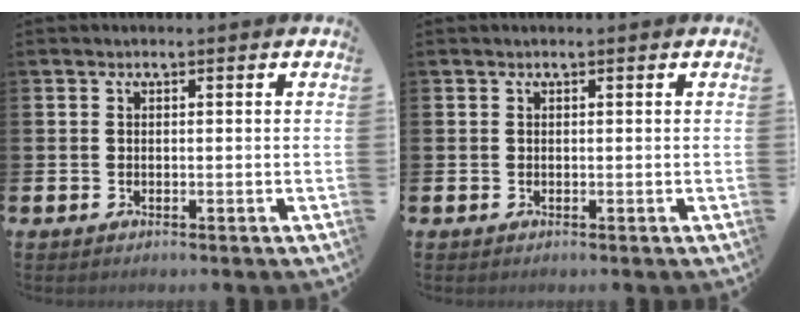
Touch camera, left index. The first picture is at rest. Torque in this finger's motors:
{"motor_torque": [0.66, -1.08, 0.04, 0.01]}